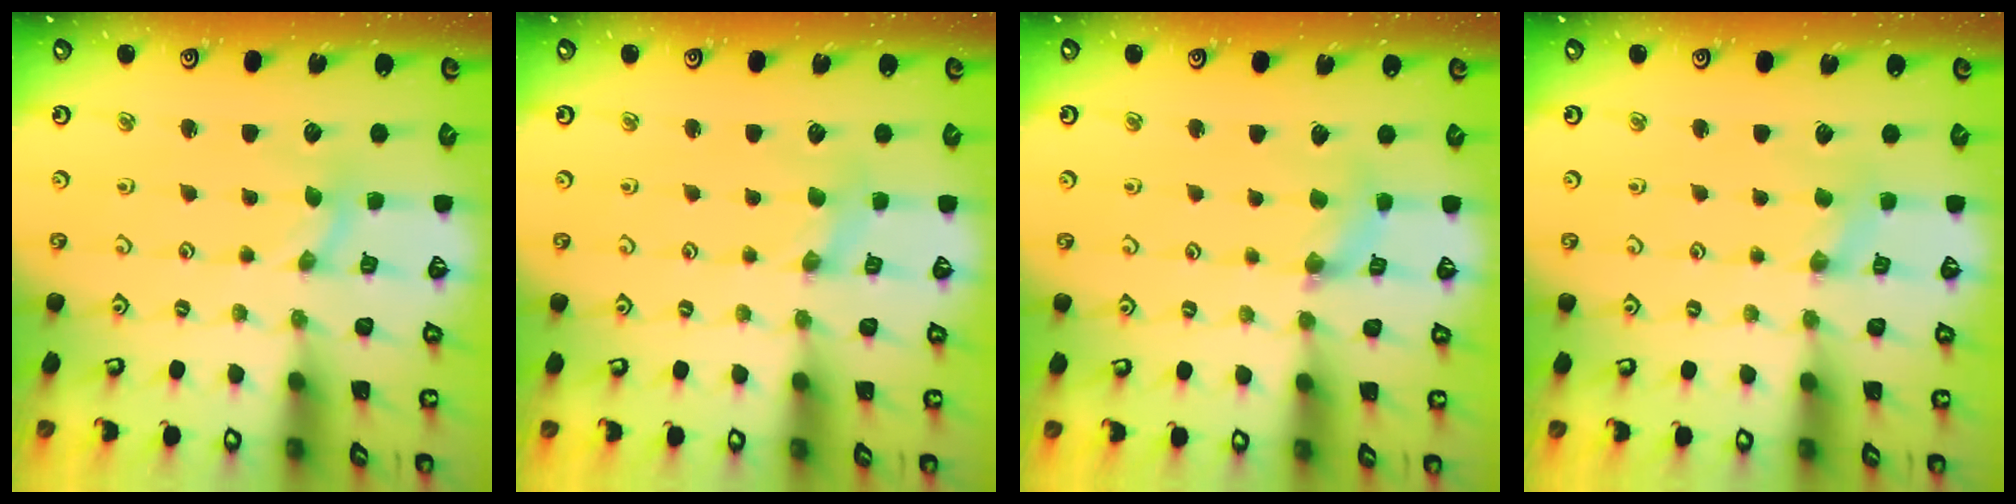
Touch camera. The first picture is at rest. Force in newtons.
{"total": 0.0}
{"total": 2.4, "press": 2.4, "slide": 0.2}
{"total": 0.0}